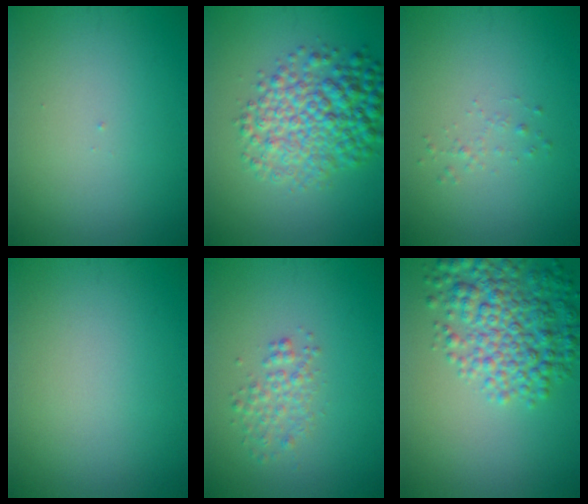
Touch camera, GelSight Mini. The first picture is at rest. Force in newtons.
{"total": 7.0, "press": 7.0, "slide": 0.1}
{"total": 0.8, "press": 0.8, "slide": 0.0}
{"total": 0.0}
{"total": 2.0, "press": 2.0, "slide": 0.1}
{"total": 6.6, "press": 6.6, "slide": 0.2}